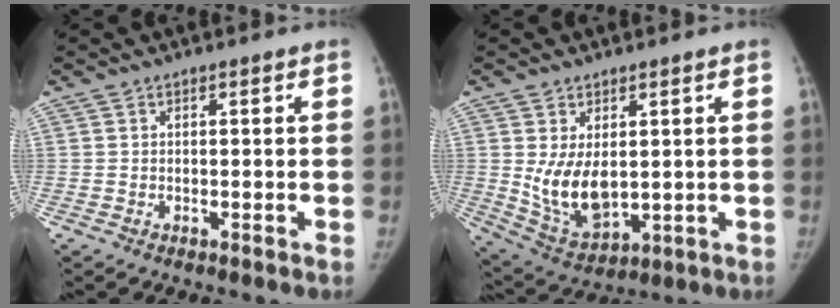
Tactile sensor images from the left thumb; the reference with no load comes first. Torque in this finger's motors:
{"motor_torque": [0.40, 1.32, 0.55, -0.57, 0.12]}